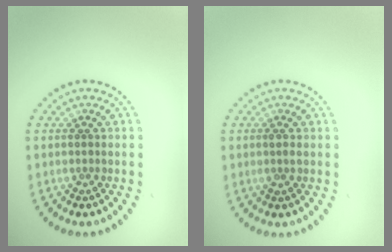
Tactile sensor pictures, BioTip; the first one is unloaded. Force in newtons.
{"total": 0.8, "press": 0.6, "slide": 0.4}